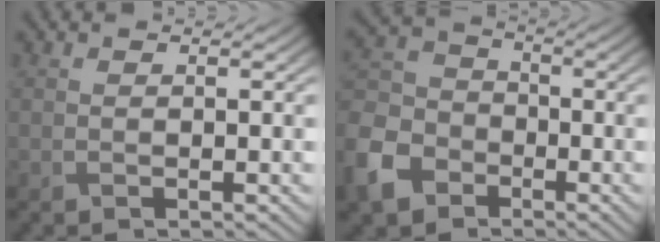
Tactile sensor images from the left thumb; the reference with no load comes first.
{"total": 10.3, "force": [-5.9, 7.2, 4.5], "torque": [-0.140, -0.024, -0.136]}